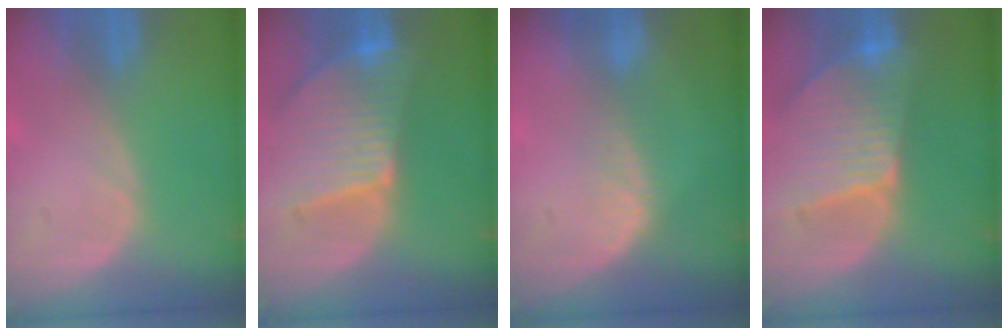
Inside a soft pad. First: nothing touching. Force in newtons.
{"total": 9.4, "press": 8.2, "slide": 4.6}
{"total": 2.5, "press": 2.0, "slide": 1.6}
{"total": 9.4, "press": 8.2, "slide": 4.6}